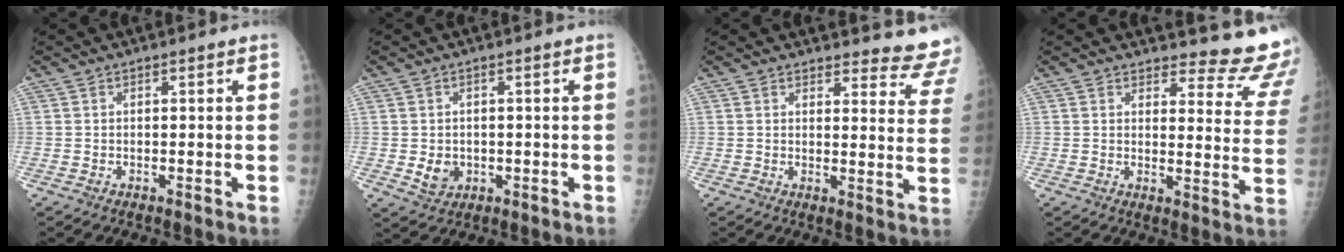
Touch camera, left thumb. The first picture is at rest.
{"total": 3.6, "force": [-0.4, 3.0, 1.9], "torque": [-0.018, -0.002, 0.005]}
{"total": 11.9, "force": [11.7, 1.8, 0.7], "torque": [0.034, -0.119, 0.100]}
{"total": 14.3, "force": [13.7, 3.0, 2.7], "torque": [0.009, -0.148, 0.132]}